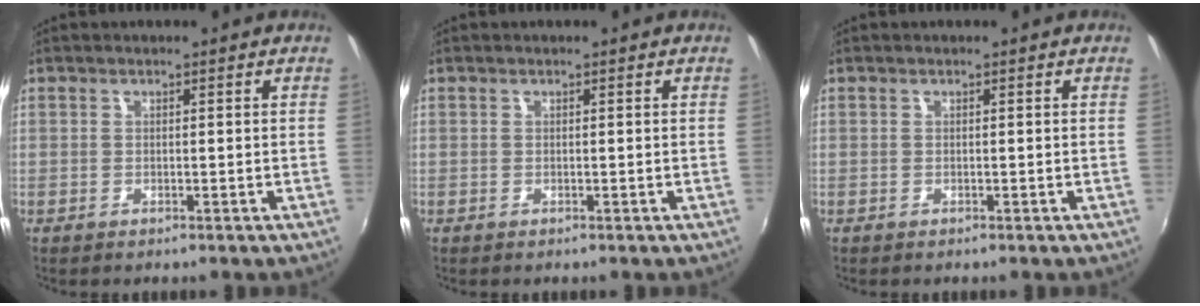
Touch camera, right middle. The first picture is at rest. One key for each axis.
{"total": 0.0}
{"total": 0.0}